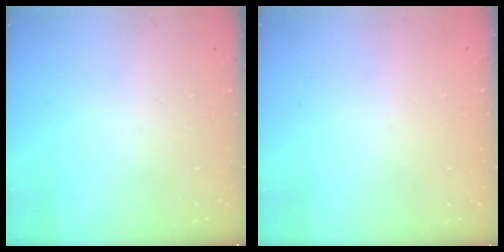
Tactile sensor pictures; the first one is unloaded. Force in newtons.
{"total": 0.7, "press": 0.7, "slide": 0.1}